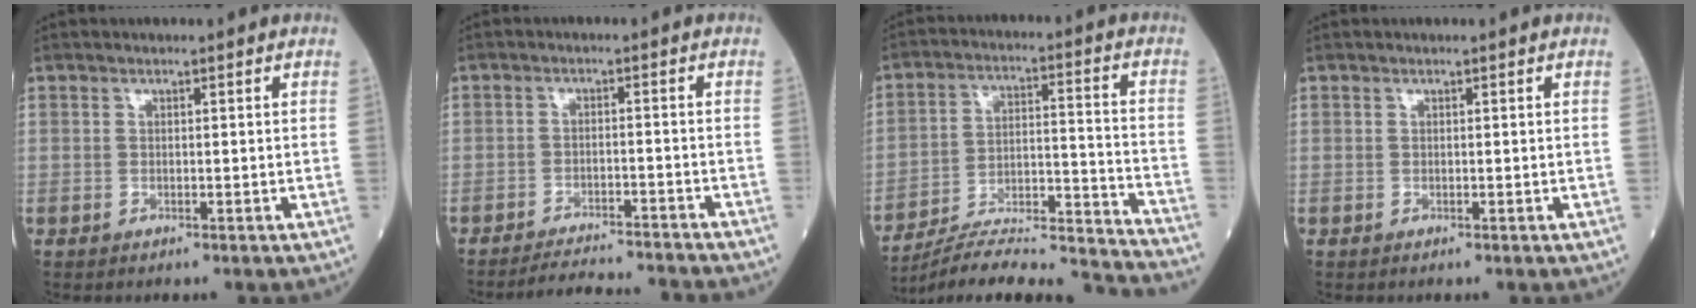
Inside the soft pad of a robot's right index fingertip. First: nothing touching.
{"total": 9.5, "force": [-9.4, -0.3, 1.9], "torque": [-0.022, -0.003, -0.140]}
{"total": 22.2, "force": [-21.1, -0.8, 6.9], "torque": [-0.092, 0.007, -0.314]}
{"total": 0.0}